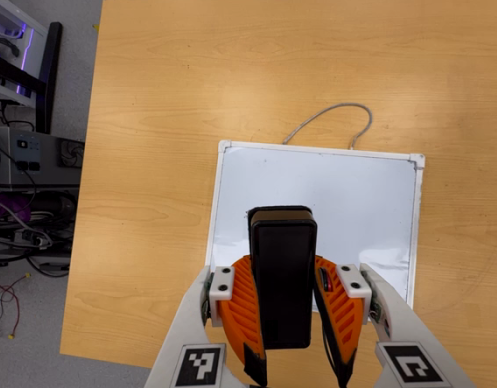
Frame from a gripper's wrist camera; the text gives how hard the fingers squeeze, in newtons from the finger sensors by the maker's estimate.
{"total": 7.7, "left": 6.3, "right": 9.1}